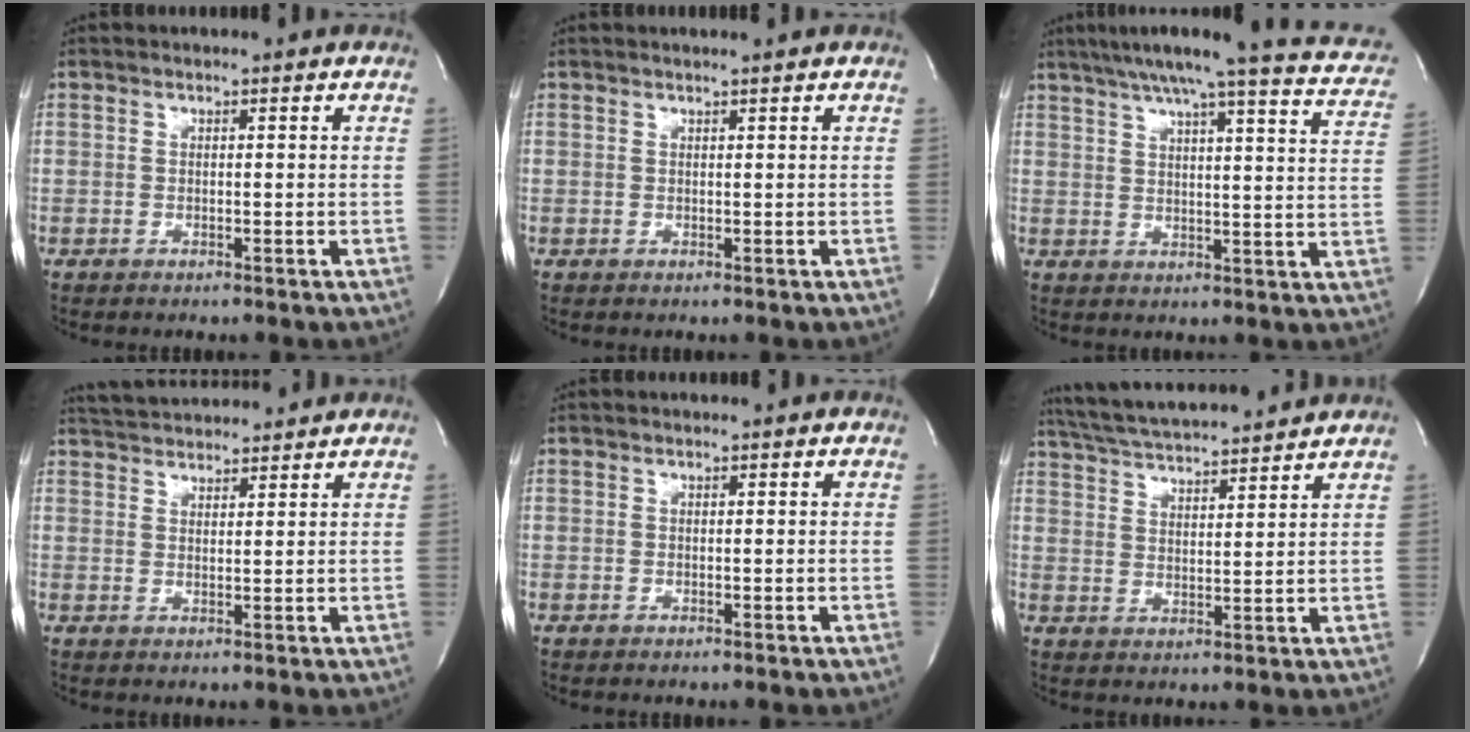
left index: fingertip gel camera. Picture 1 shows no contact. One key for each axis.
{"total": 1.1, "fx": 0.9, "fy": -0.4, "fz": 0.6, "tx": -0.014, "ty": -0.004, "tz": 0.022}
{"total": 20.0, "fx": 17.0, "fy": 1.4, "fz": 10.4, "tx": -0.146, "ty": -0.021, "tz": 0.196}
{"total": 6.2, "fx": 6.0, "fy": 0.6, "fz": 1.4, "tx": -0.031, "ty": 0.032, "tz": 0.095}
{"total": 0.0}
{"total": 13.7, "fx": 12.7, "fy": 0.5, "fz": 5.2, "tx": -0.105, "ty": 0.021, "tz": 0.201}